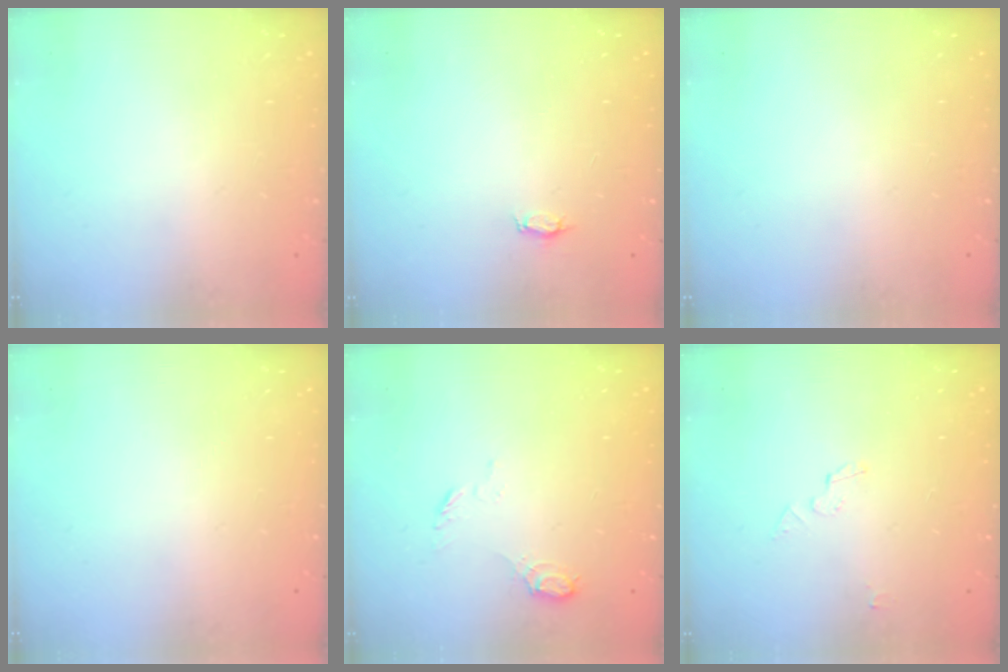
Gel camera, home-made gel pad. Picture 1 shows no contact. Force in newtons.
{"total": 2.8, "press": 2.8, "slide": 0.3}
{"total": 0.0}
{"total": 0.0}
{"total": 6.6, "press": 6.5, "slide": 0.7}
{"total": 3.3, "press": 3.3, "slide": 0.3}